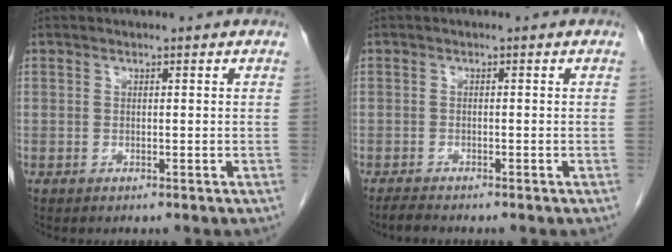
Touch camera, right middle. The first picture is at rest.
{"total": 1.5, "force": [-1.4, 0.1, 0.5], "torque": [-0.019, -0.005, -0.025]}